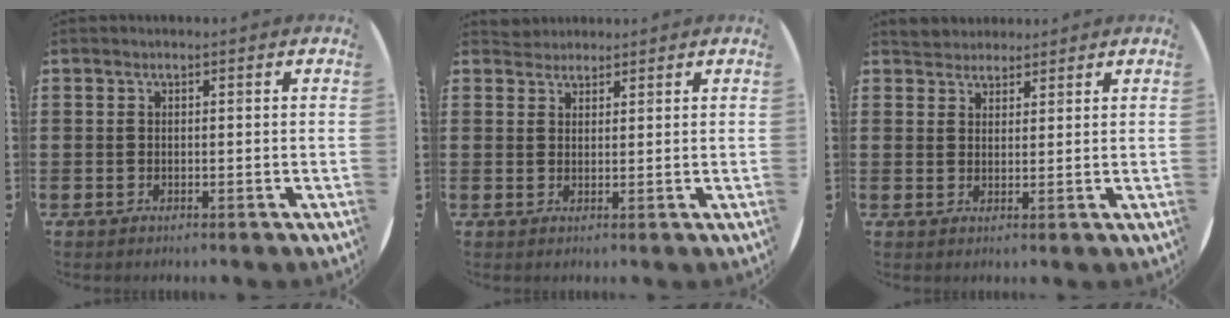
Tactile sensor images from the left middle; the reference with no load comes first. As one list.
[{"total": 2.0, "force": [1.9, 0.6, -0.2], "torque": [0.000, 0.005, 0.039]}, {"total": 2.7, "force": [2.6, 0.8, -0.3], "torque": [0.000, 0.001, 0.051]}]